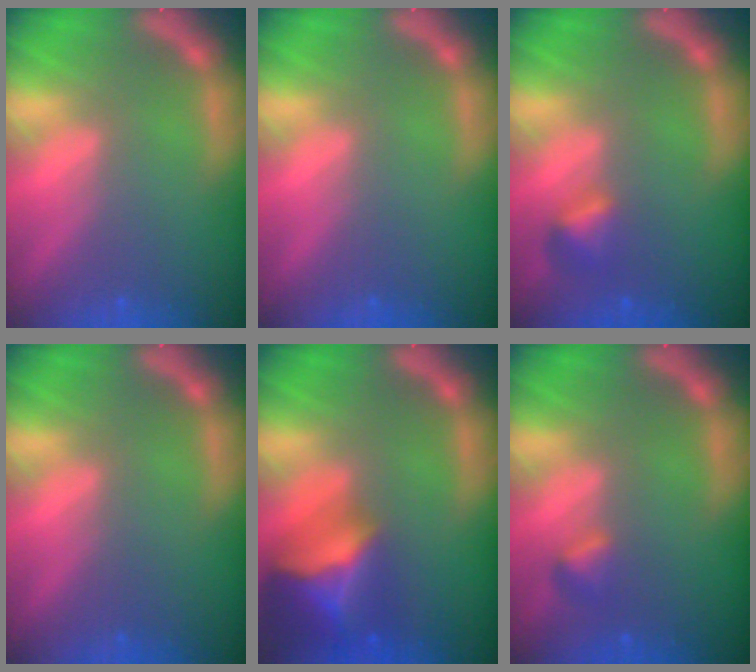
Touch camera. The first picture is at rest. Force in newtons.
{"total": 0.0}
{"total": 1.9}
{"total": 0.0}
{"total": 8.4}
{"total": 1.4}